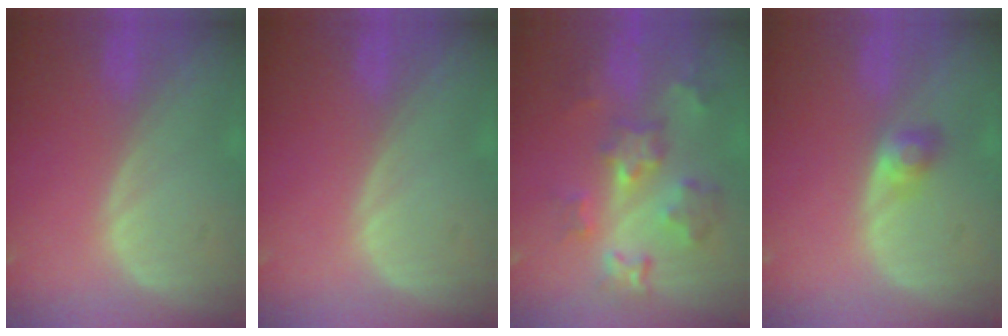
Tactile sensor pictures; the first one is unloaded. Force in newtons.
{"total": 0.0}
{"total": 8.3, "press": 7.9, "slide": 2.5}
{"total": 2.6, "press": 2.4, "slide": 1.0}